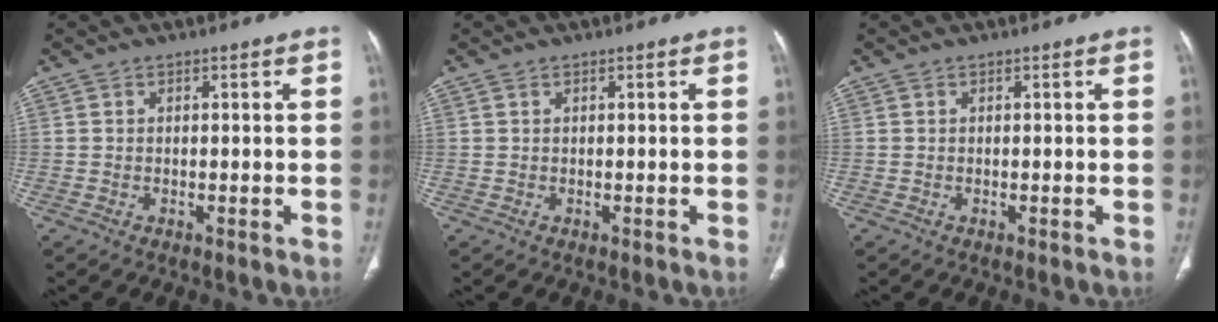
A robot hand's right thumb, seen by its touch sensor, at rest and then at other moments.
{"total": 0.0}
{"total": 0.0}